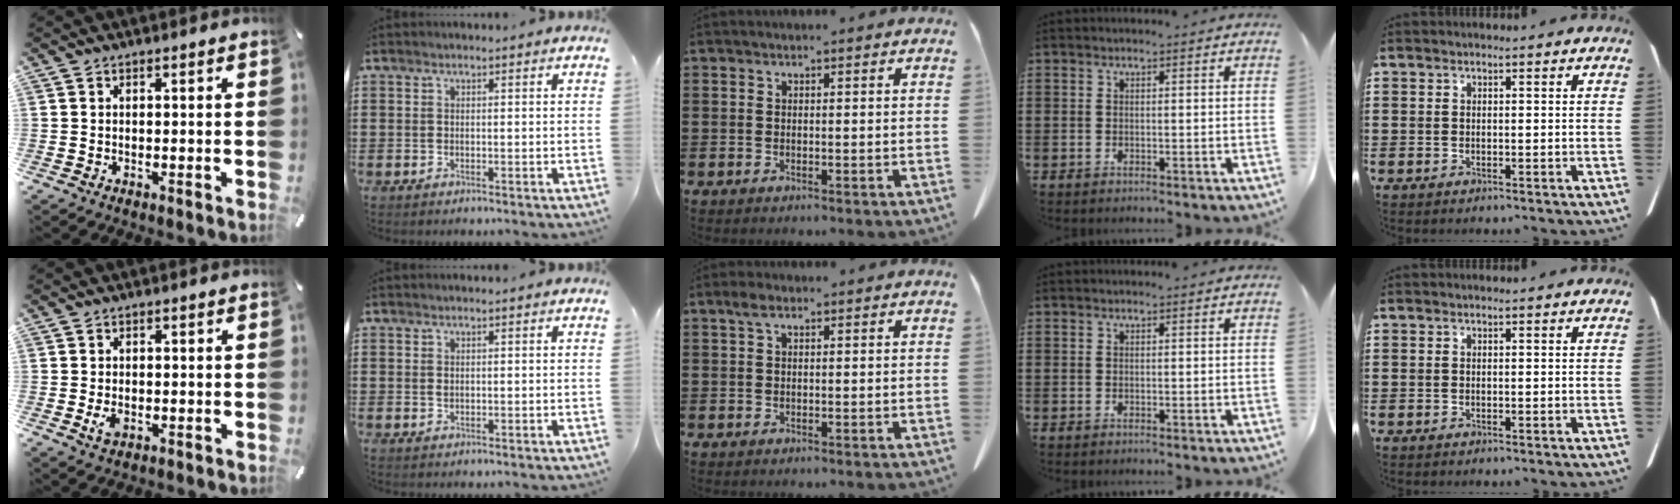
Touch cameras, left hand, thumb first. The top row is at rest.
{"thumb": {"total": 2.6, "force": [-0.6, 1.7, 1.9], "torque": [-0.047, -0.004, -0.013]}, "index": {"total": 0.6, "force": [0.1, 0.4, 0.4], "torque": [-0.010, 0.002, 0.002]}, "middle": {"total": 1.8, "force": [0.6, 0.9, 1.4], "torque": [-0.031, 0.007, 0.011]}}